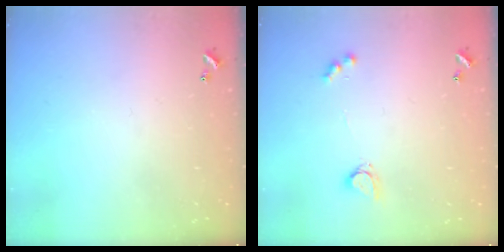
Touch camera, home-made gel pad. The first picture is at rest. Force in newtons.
{"total": 3.3, "press": 3.3, "slide": 0.4}